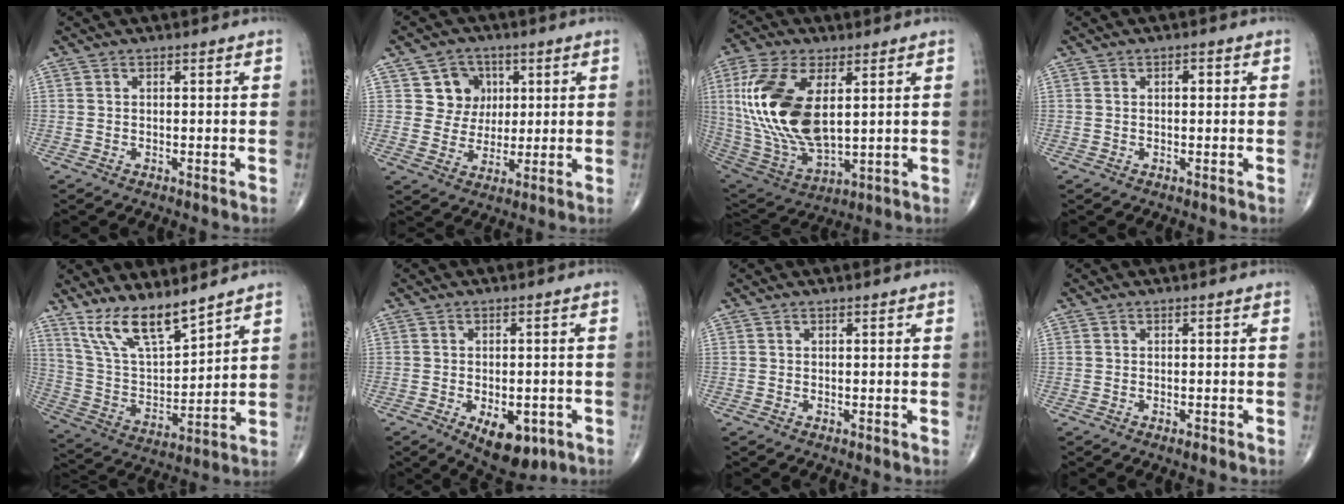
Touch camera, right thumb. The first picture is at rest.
{"total": 7.5, "force": [2.5, 6.8, 1.9], "torque": [0.010, -0.003, 0.041]}
{"total": 20.9, "force": [3.9, 10.6, 17.7], "torque": [-0.369, -0.025, 0.080]}
{"total": 1.3, "force": [0.3, 0.7, 1.1], "torque": [-0.014, 0.003, 0.002]}
{"total": 12.6, "force": [9.9, 3.5, 7.1], "torque": [-0.118, -0.062, 0.203]}
{"total": 9.3, "force": [-3.8, 5.0, 6.9], "torque": [-0.082, 0.002, -0.042]}
{"total": 0.0}
{"total": 0.7, "force": [-0.4, 0.2, 0.5], "torque": [-0.008, -0.002, -0.006]}